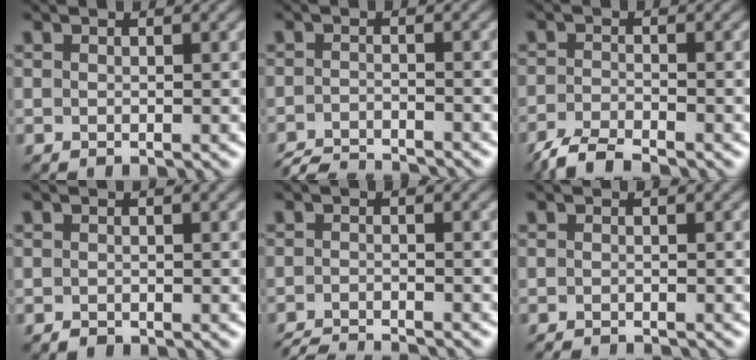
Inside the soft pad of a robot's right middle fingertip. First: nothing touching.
{"total": 4.3, "force": [-4.2, 0.5, 1.1], "torque": [-0.019, -0.010, -0.077]}
{"total": 3.6, "force": [-3.2, 0.6, 1.7], "torque": [-0.036, -0.008, -0.070]}
{"total": 0.5, "force": [-0.5, 0.2, 0.1], "torque": [0.001, -0.002, -0.008]}
{"total": 4.0, "force": [-3.8, 0.3, 1.2], "torque": [-0.022, -0.012, -0.067]}
{"total": 2.3, "force": [-2.2, 0.3, 0.8], "torque": [-0.006, -0.008, -0.032]}